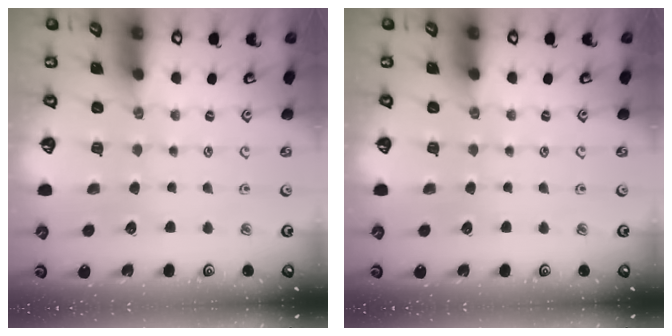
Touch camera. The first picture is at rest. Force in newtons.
{"total": 0.0}